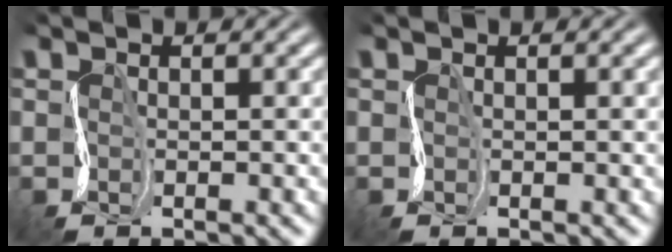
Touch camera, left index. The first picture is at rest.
{"total": 1.7, "force": [0.6, 0.7, 1.5], "torque": [-0.010, 0.009, 0.000]}